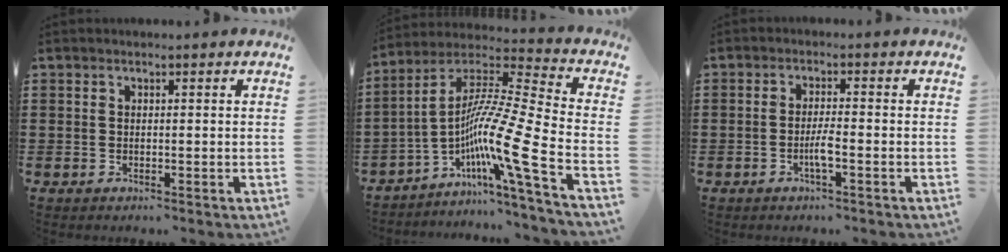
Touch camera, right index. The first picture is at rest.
{"total": 14.1, "force": [-5.5, 0.7, 13.0], "torque": [-0.247, -0.027, -0.114]}
{"total": 2.9, "force": [-1.1, 0.1, 2.7], "torque": [-0.055, -0.003, -0.023]}